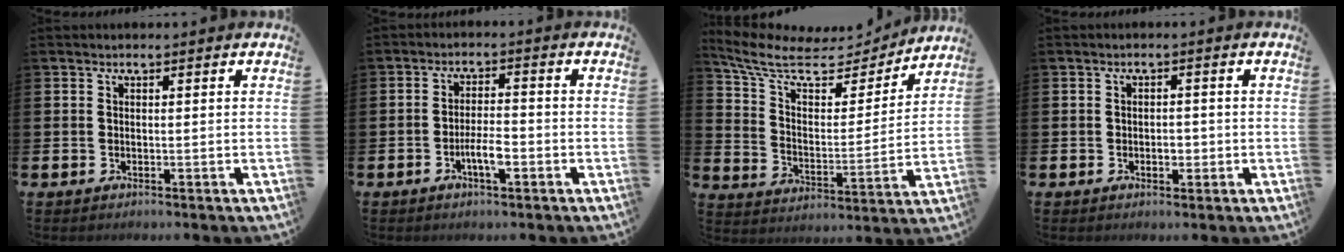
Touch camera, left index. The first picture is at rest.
{"total": 3.7, "force": [-1.4, 1.1, 3.2], "torque": [-0.049, 0.004, -0.028]}
{"total": 9.2, "force": [7.5, 3.7, 3.9], "torque": [-0.113, -0.045, 0.126]}
{"total": 1.7, "force": [-0.5, 1.3, 1.1], "torque": [0.002, -0.004, -0.016]}